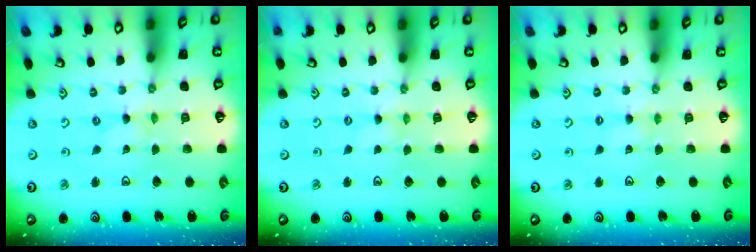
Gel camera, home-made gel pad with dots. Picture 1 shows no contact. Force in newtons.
{"total": 0.0}
{"total": 2.0, "press": 2.0, "slide": 0.4}